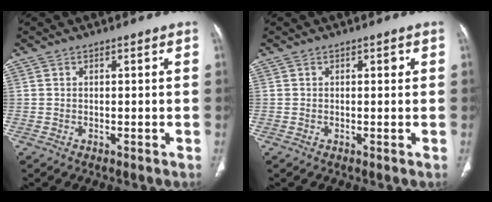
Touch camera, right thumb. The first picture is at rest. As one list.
[{"total": 1.0, "force": [0.2, 0.5, 0.8], "torque": [-0.007, 0.001, 0.002]}]